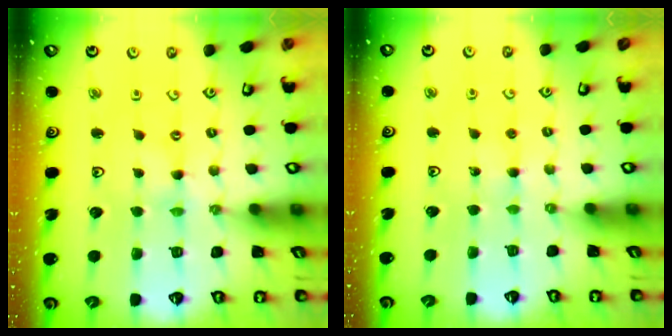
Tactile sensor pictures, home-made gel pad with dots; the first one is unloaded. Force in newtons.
{"total": 2.6, "press": 2.6, "slide": 0.3}